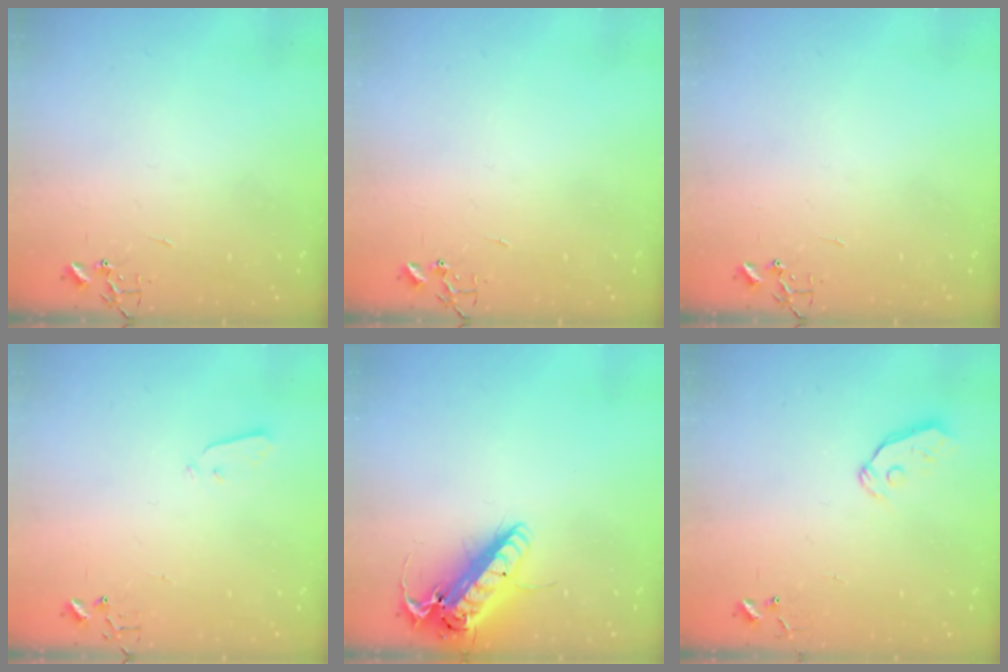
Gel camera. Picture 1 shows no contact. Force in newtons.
{"total": 0.0}
{"total": 0.0}
{"total": 3.5, "press": 3.5, "slide": 0.3}
{"total": 18.3, "press": 18.0, "slide": 3.3}
{"total": 5.3, "press": 5.3, "slide": 0.4}